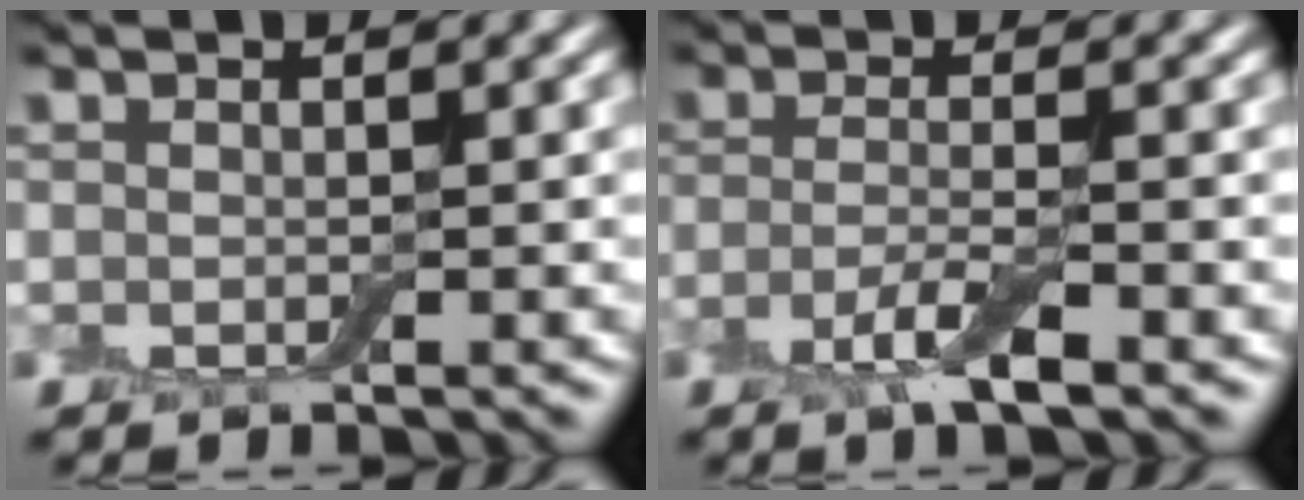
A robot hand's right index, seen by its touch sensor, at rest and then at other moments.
{"total": 3.1, "force": [-1.5, 0.7, 2.6], "torque": [-0.053, -0.002, -0.034]}